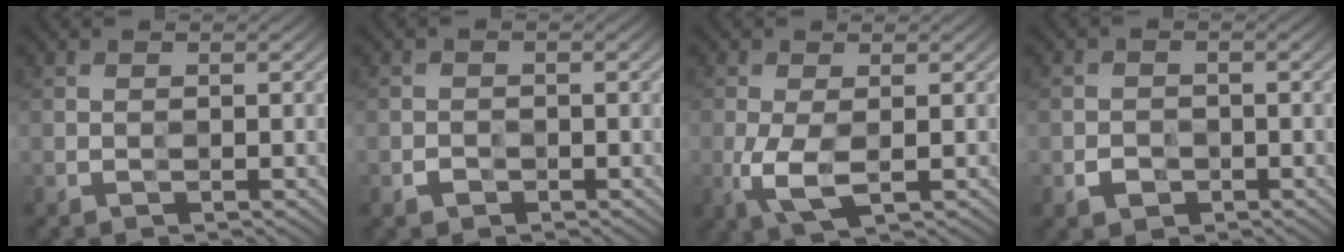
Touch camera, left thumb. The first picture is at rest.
{"total": 1.1, "force": [-1.0, 0.4, -0.1], "torque": [0.002, -0.003, -0.019]}
{"total": 4.2, "force": [-1.1, 1.6, 3.7], "torque": [-0.099, -0.005, -0.021]}
{"total": 1.4, "force": [-1.1, 0.9, -0.1], "torque": [0.001, -0.003, -0.023]}